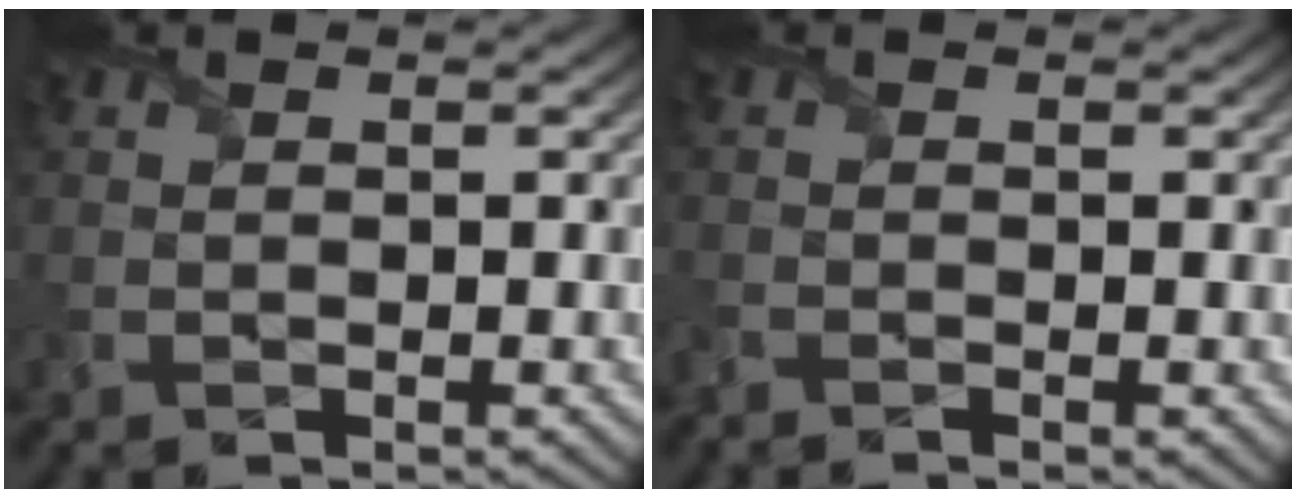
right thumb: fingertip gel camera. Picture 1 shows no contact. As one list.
[{"total": 1.5, "force": [-1.3, 0.2, 0.7], "torque": [-0.017, -0.012, -0.030]}]